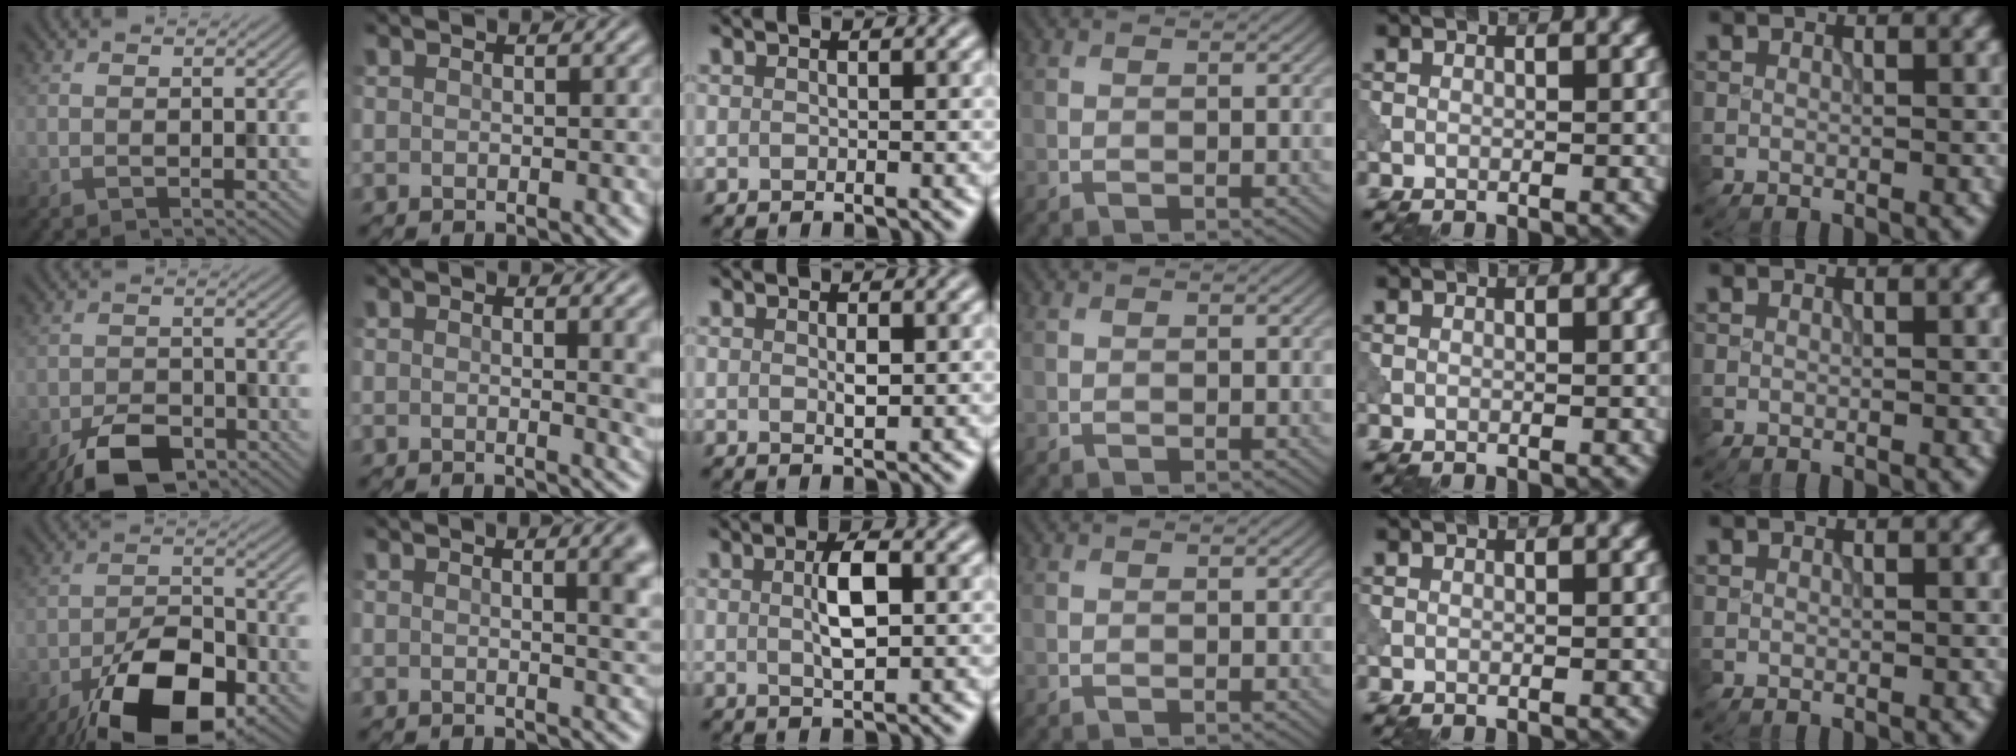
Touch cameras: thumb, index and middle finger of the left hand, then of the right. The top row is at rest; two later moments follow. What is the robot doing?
{"motion": "shake", "object": "bell"}